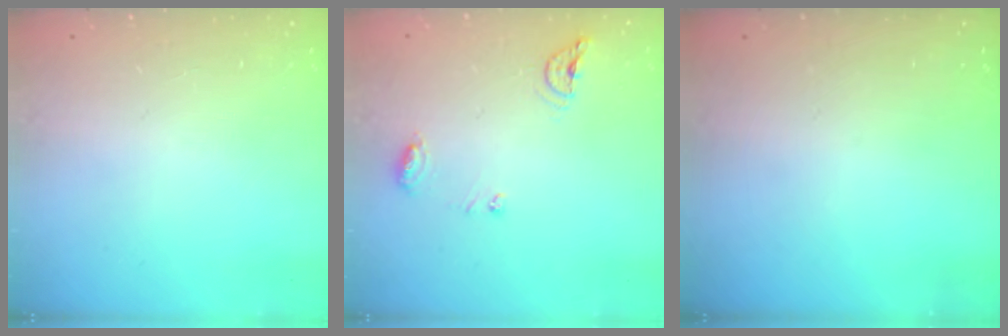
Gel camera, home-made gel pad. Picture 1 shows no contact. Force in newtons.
{"total": 7.4, "press": 7.4, "slide": 0.5}
{"total": 0.0}